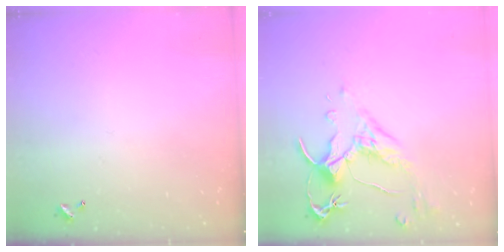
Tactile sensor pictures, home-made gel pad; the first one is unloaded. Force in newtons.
{"total": 2.5, "press": 2.1, "slide": 1.3}